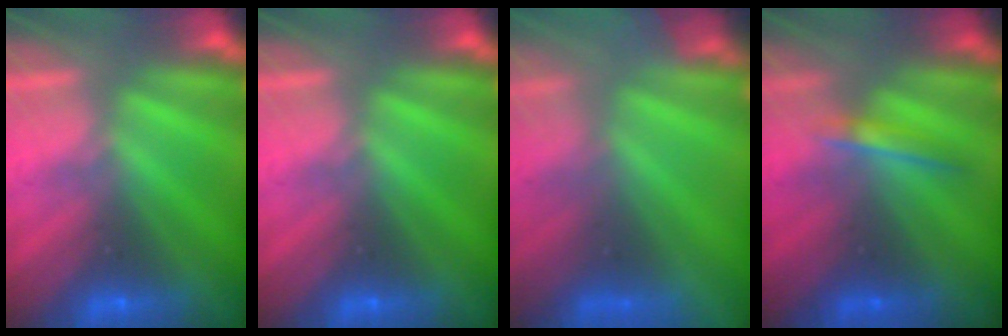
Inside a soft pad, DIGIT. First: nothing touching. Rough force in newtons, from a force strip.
{"total": 0.0}
{"total": 8.6}
{"total": 1.6}